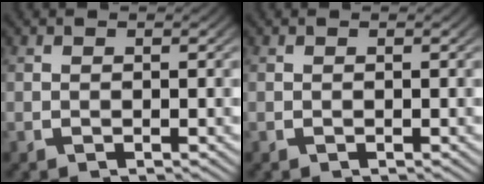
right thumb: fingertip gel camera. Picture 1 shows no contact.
{"total": 0.0}